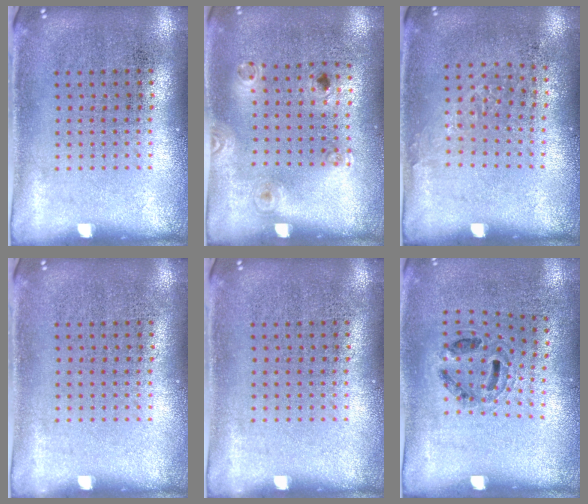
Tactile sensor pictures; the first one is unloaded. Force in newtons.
{"total": 1.2, "press": 0.8, "slide": 0.9}
{"total": 0.9, "press": 0.7, "slide": 0.5}
{"total": 0.0}
{"total": 0.0}
{"total": 1.0, "press": 0.8, "slide": 0.6}